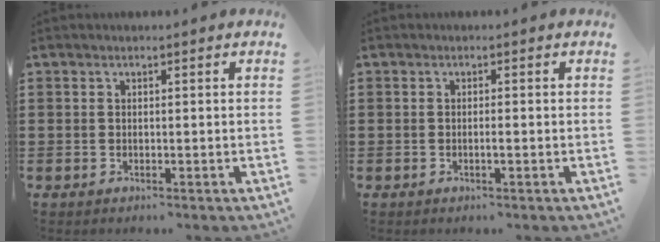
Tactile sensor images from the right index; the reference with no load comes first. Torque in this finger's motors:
{"motor_torque": [-0.09, -0.04, 0.00, 0.00]}